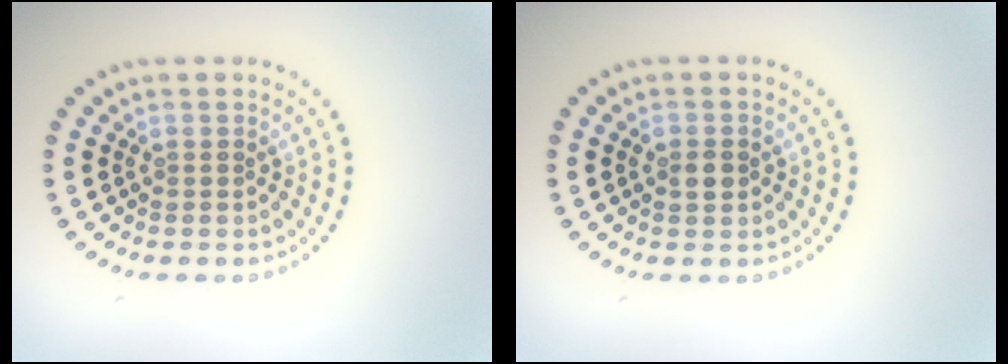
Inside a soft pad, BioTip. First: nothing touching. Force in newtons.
{"total": 1.8, "press": 1.8, "slide": 0.1}